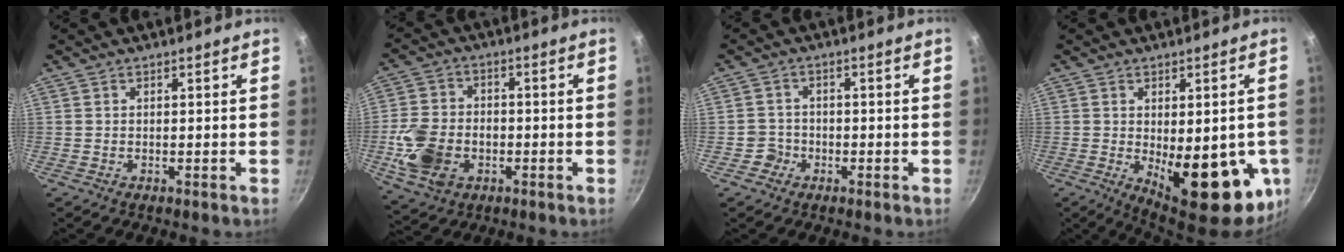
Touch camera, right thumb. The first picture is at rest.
{"total": 12.1, "force": [-3.0, 8.8, 7.8], "torque": [-0.141, 0.013, -0.055]}
{"total": 3.1, "force": [-1.5, 2.7, 0.3], "torque": [0.014, 0.022, -0.026]}
{"total": 19.5, "force": [-4.1, 8.2, 17.2], "torque": [-0.185, -0.025, -0.036]}